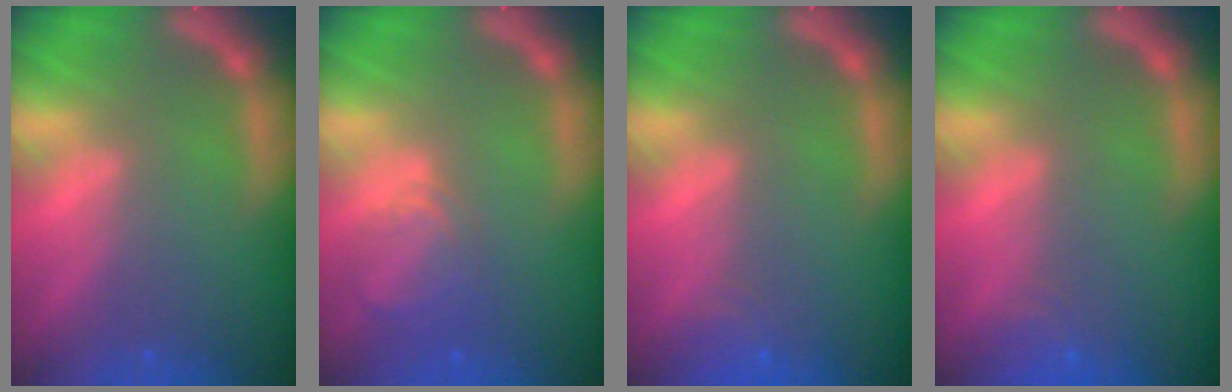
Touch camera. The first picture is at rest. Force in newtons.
{"total": 3.4}
{"total": 1.9}
{"total": 1.9}